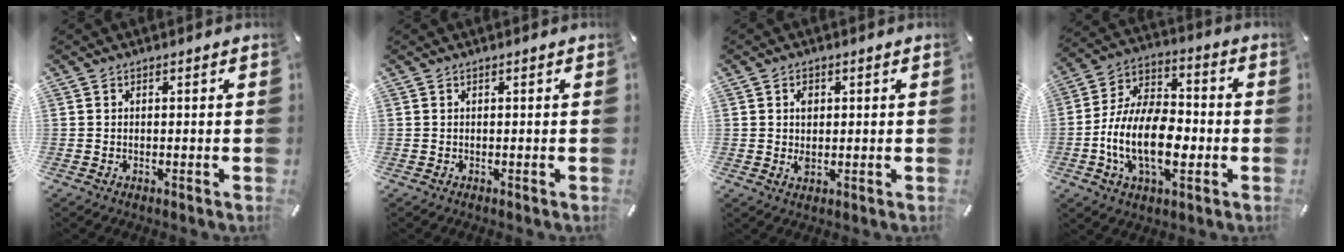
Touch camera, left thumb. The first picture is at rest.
{"total": 0.0}
{"total": 2.9, "force": [0.5, 2.0, 2.0], "torque": [-0.026, 0.000, 0.004]}
{"total": 16.3, "force": [-4.4, 9.9, 12.1], "torque": [-0.261, 0.011, -0.081]}